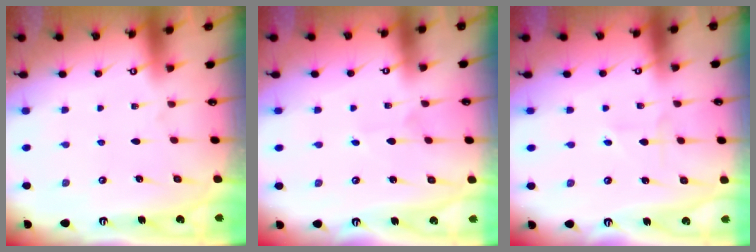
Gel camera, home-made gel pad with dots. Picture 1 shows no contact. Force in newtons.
{"total": 1.5, "press": 1.4, "slide": 0.1}
{"total": 1.9, "press": 1.9, "slide": 0.2}